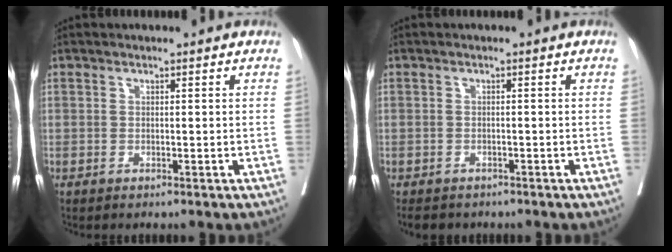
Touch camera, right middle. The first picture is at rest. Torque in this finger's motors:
{"motor_torque": [0.45, -0.50, 0.09, 0.03]}